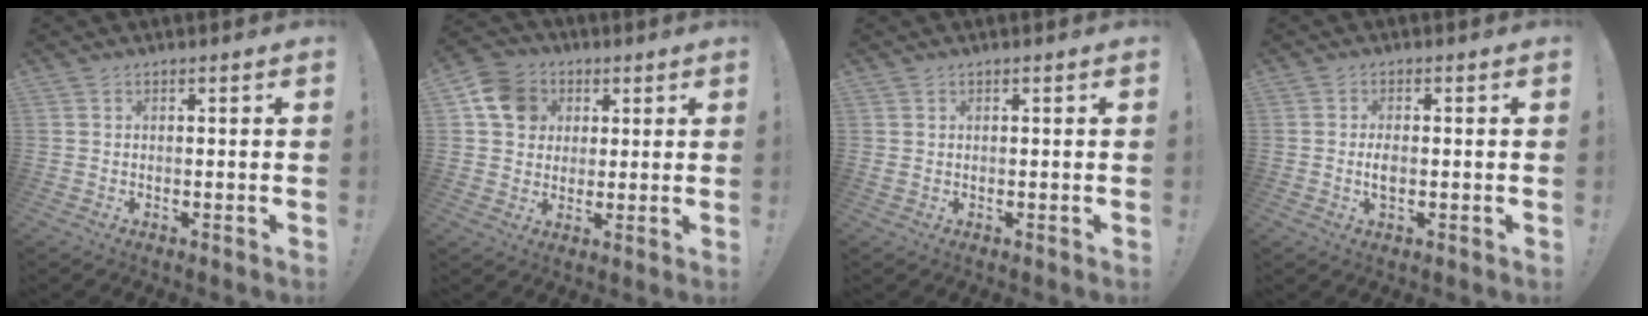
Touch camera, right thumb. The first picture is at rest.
{"total": 11.2, "force": [3.5, 9.8, 4.3], "torque": [-0.060, -0.004, 0.073]}
{"total": 0.6, "force": [0.4, 0.2, 0.4], "torque": [-0.002, -0.001, 0.006]}
{"total": 2.9, "force": [-0.5, 1.5, 2.5], "torque": [-0.051, 0.001, -0.011]}